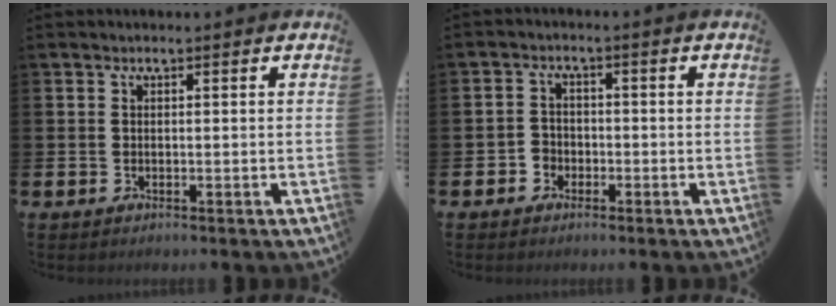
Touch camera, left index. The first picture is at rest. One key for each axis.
{"total": 2.3, "fx": -1.4, "fy": 1.8, "fz": 0.1, "tx": -0.009, "ty": 0.005, "tz": -0.035}